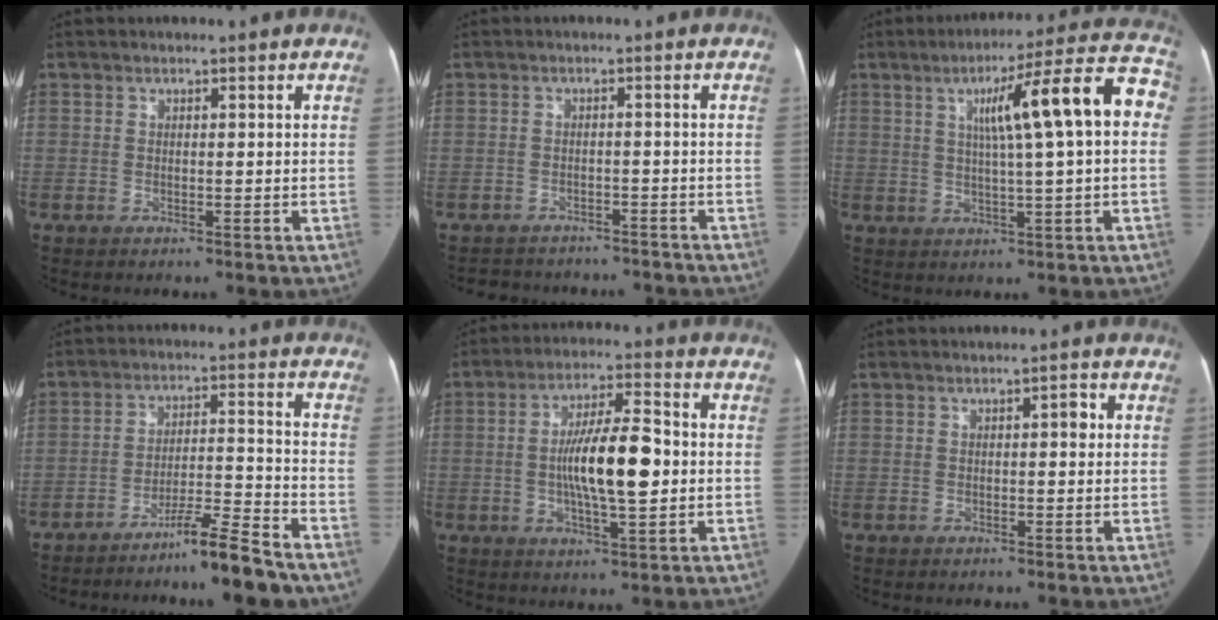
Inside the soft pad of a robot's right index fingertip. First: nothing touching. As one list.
[{"total": 9.1, "force": [-8.1, 4.0, 1.0], "torque": [-0.012, 0.017, -0.099]}, {"total": 14.7, "force": [2.7, 1.1, 14.4], "torque": [-0.201, 0.036, 0.035]}, {"total": 9.2, "force": [-7.5, -0.7, 5.3], "torque": [-0.076, -0.003, -0.129]}, {"total": 11.8, "force": [-0.5, 2.2, 11.6], "torque": [-0.211, 0.011, -0.009]}, {"total": 1.8, "force": [0.3, 0.8, 1.6], "torque": [-0.020, 0.016, 0.004]}]